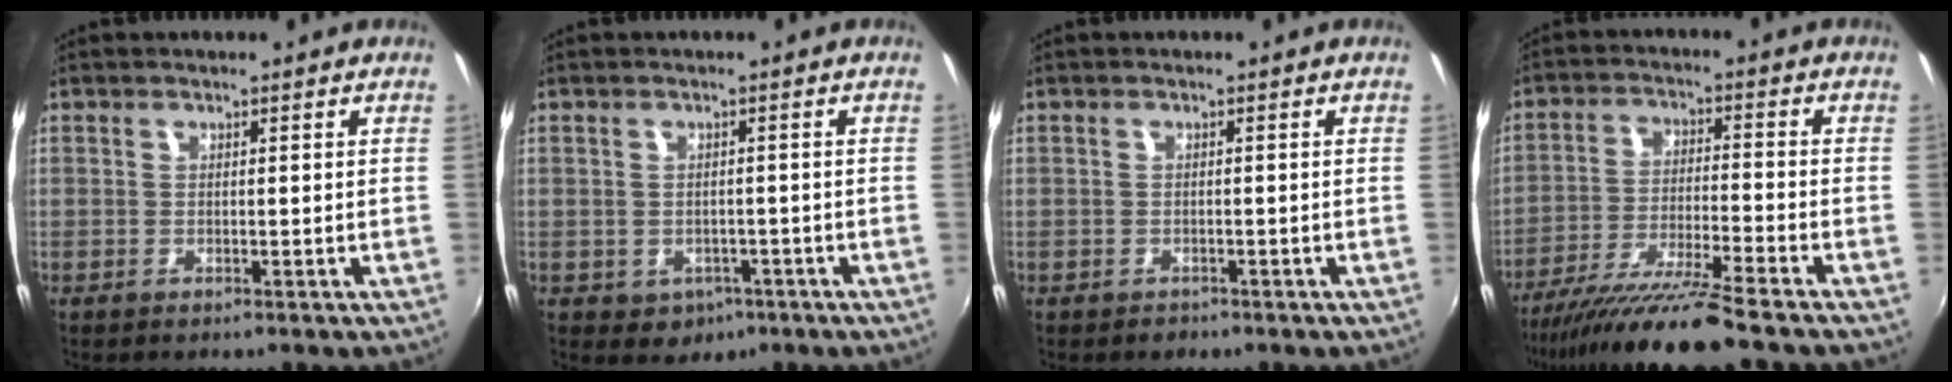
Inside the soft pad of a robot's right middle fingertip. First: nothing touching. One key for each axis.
{"total": 4.1, "fx": -1.6, "fy": 3.5, "fz": 1.5, "tx": -0.037, "ty": -0.002, "tz": -0.011}
{"total": 1.3, "fx": -0.8, "fy": 0.9, "fz": 0.0, "tx": -0.003, "ty": 0.001, "tz": -0.012}
{"total": 13.0, "fx": -11.1, "fy": -1.3, "fz": 6.7, "tx": -0.141, "ty": -0.022, "tz": -0.198}